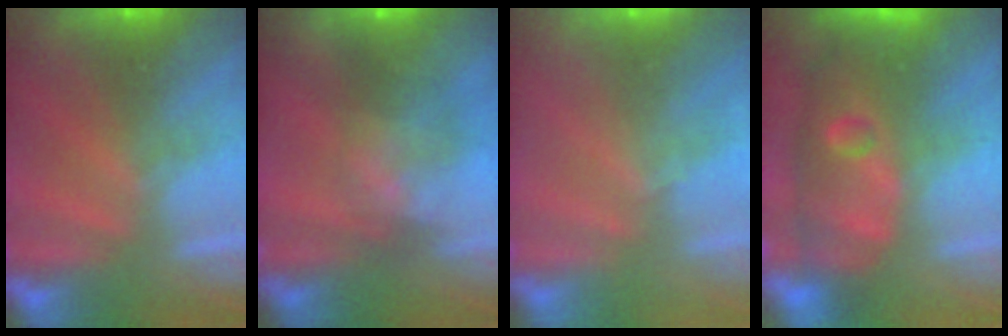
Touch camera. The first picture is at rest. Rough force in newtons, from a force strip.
{"total": 6.9}
{"total": 2.2}
{"total": 7.4}